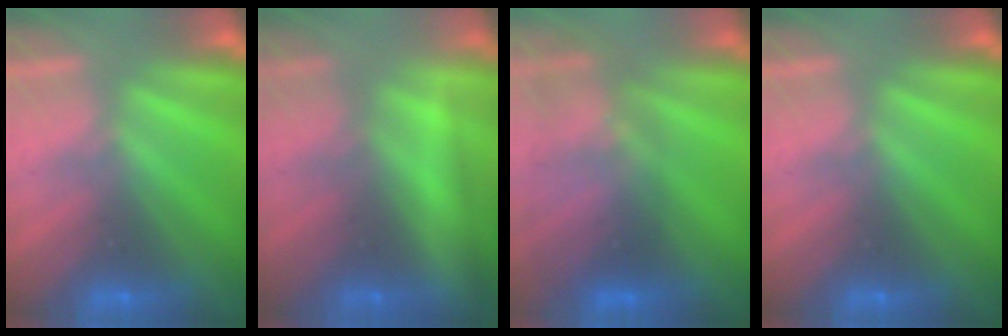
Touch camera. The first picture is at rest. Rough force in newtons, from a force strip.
{"total": 2.3}
{"total": 2.7}
{"total": 0.0}